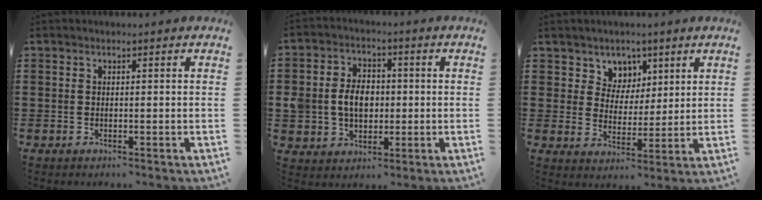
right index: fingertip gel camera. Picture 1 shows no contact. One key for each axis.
{"total": 6.3, "fx": -0.2, "fy": 5.0, "fz": 3.8, "tx": -0.083, "ty": 0.011, "tz": -0.008}
{"total": 5.6, "fx": 3.4, "fy": 4.4, "fz": -0.3, "tx": -0.030, "ty": -0.007, "tz": 0.063}